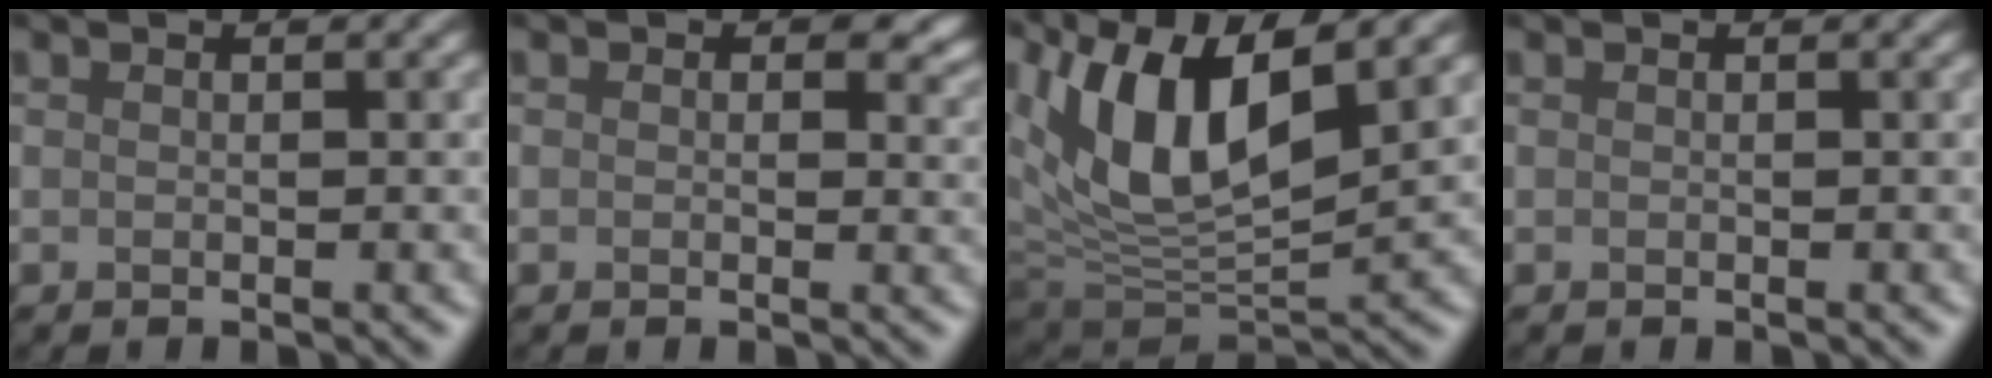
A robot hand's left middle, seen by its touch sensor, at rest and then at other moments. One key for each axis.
{"total": 3.3, "fx": 1.2, "fy": 2.4, "fz": 1.9, "tx": -0.017, "ty": 0.006, "tz": 0.007}
{"total": 10.6, "fx": 5.3, "fy": 4.3, "fz": 8.1, "tx": -0.161, "ty": 0.006, "tz": 0.103}
{"total": 0.0}